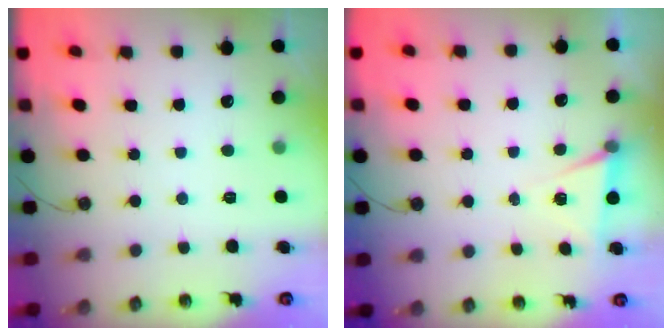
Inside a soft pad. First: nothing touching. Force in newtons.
{"total": 5.0, "press": 2.1, "slide": 4.5}